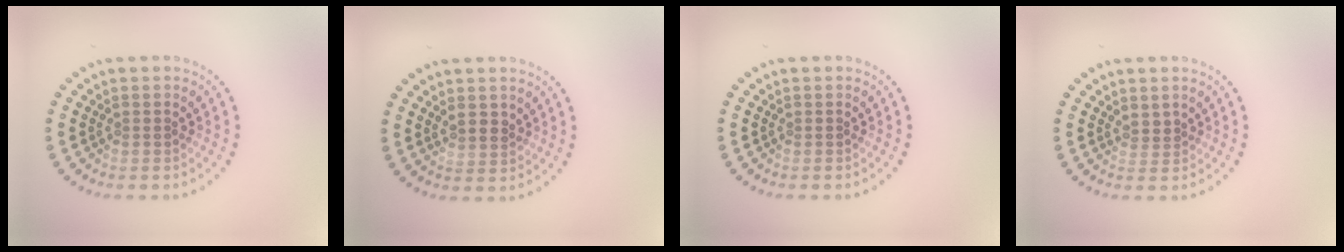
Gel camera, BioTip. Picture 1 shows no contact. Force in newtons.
{"total": 1.3, "press": 1.2, "slide": 0.6}
{"total": 0.0}
{"total": 1.0, "press": 0.6, "slide": 0.8}